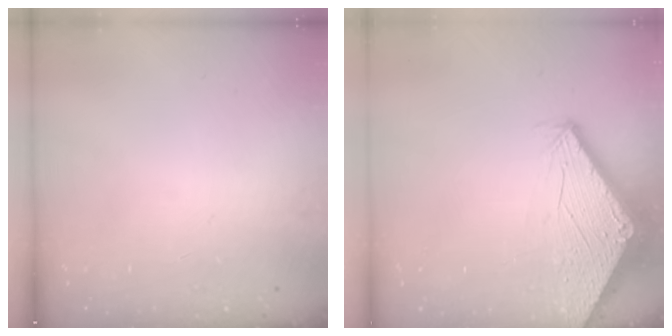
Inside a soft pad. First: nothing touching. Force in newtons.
{"total": 2.8, "press": 2.8, "slide": 0.1}